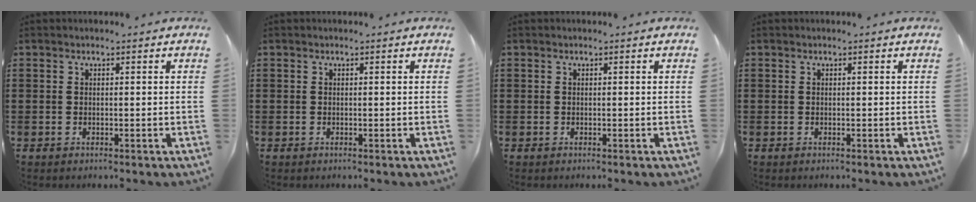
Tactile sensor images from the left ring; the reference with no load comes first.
{"total": 0.0}
{"total": 0.0}
{"total": 0.0}